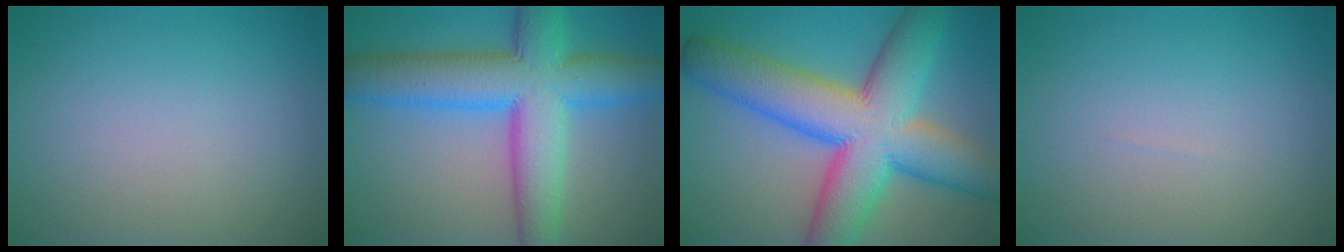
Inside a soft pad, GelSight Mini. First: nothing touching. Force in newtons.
{"total": 10.4, "press": 10.4, "slide": 0.3}
{"total": 12.8, "press": 12.8, "slide": 0.5}
{"total": 0.0}